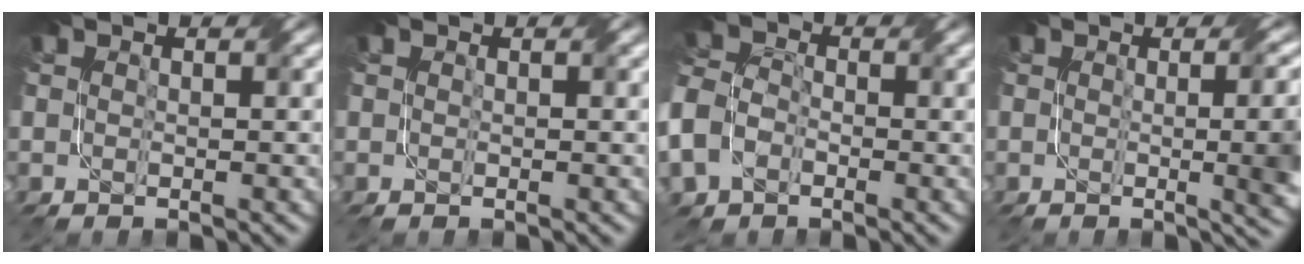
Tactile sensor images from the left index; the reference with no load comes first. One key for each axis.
{"total": 0.0}
{"total": 7.6, "fx": -3.0, "fy": 5.6, "fz": 4.2, "tx": -0.097, "ty": -0.012, "tz": -0.065}
{"total": 9.8, "fx": -0.2, "fy": 4.2, "fz": 8.8, "tx": -0.055, "ty": 0.003, "tz": -0.004}